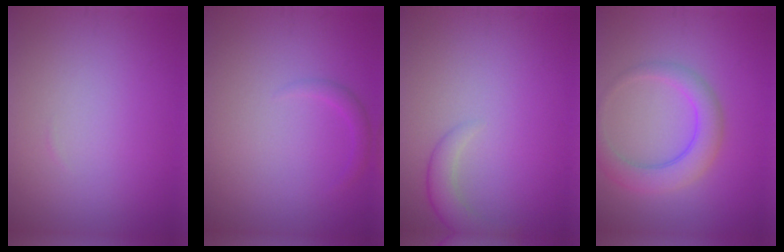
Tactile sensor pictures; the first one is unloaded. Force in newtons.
{"total": 1.0, "press": 1.0, "slide": 0.1}
{"total": 2.6, "press": 2.6, "slide": 0.2}
{"total": 3.9, "press": 3.9, "slide": 0.1}